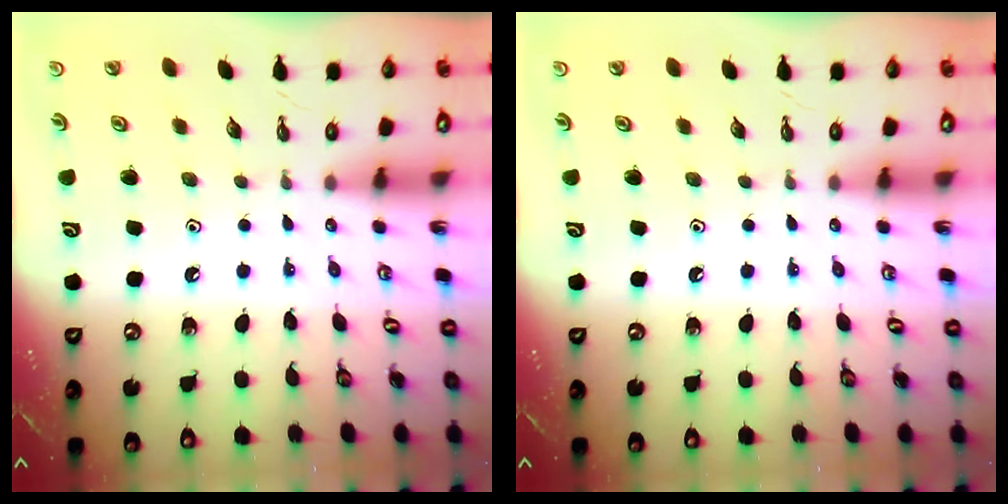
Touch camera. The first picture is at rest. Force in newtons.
{"total": 0.0}